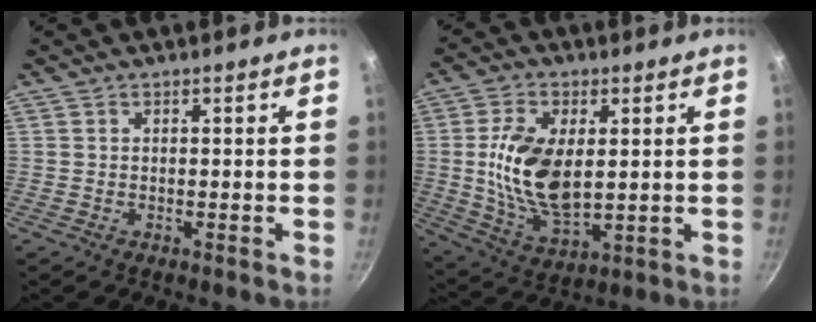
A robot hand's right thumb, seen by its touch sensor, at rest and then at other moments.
{"total": 14.6, "force": [1.6, 8.0, 12.1], "torque": [-0.222, -0.011, 0.037]}